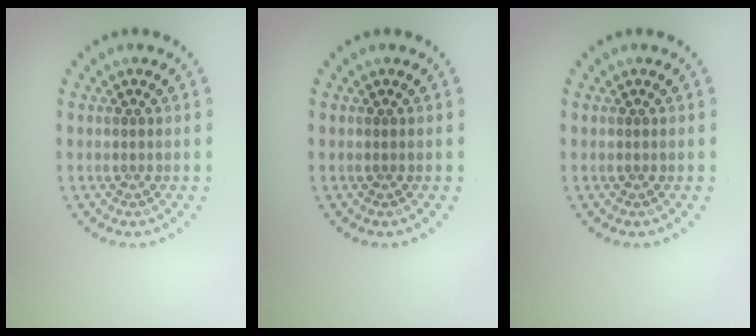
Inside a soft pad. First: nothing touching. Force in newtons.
{"total": 0.0}
{"total": 0.0}